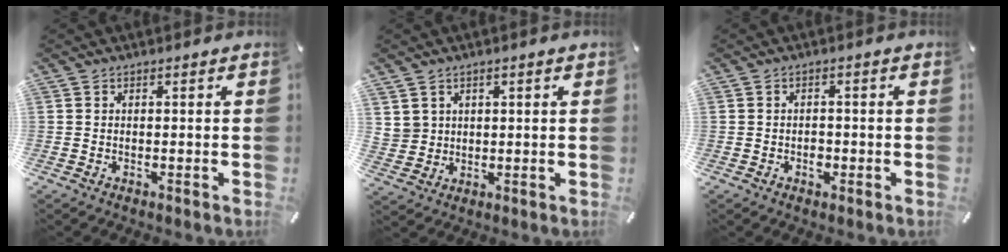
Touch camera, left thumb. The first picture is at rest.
{"total": 4.4, "force": [2.3, 3.7, -0.3], "torque": [-0.003, -0.009, 0.043]}
{"total": 2.1, "force": [-0.7, 1.6, 1.2], "torque": [-0.015, -0.001, -0.015]}